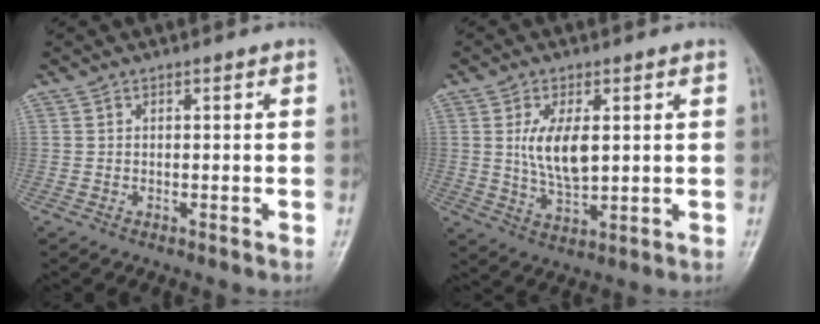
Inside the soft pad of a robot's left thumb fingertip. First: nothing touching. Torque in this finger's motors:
{"motor_torque": [0.09, 0.59, 0.96, -0.30, 0.17]}